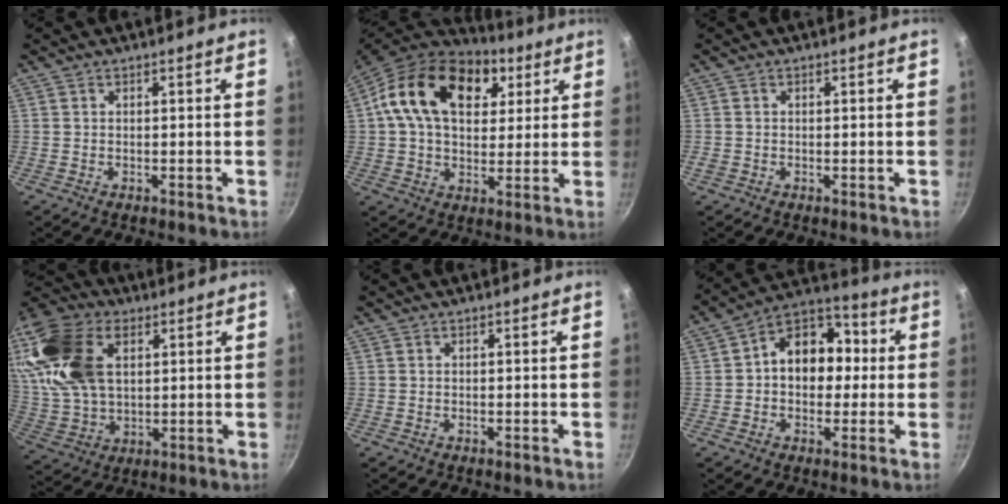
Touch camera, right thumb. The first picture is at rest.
{"total": 21.3, "force": [7.3, 14.1, 14.2], "torque": [-0.223, 0.002, 0.109]}
{"total": 0.6, "force": [-0.2, 0.5, 0.2], "torque": [-0.003, 0.001, -0.004]}
{"total": 22.2, "force": [7.1, 13.9, 15.8], "torque": [-0.323, -0.001, 0.137]}
{"total": 0.0}
{"total": 13.5, "force": [0.8, 10.2, 8.9], "torque": [-0.078, 0.039, -0.008]}